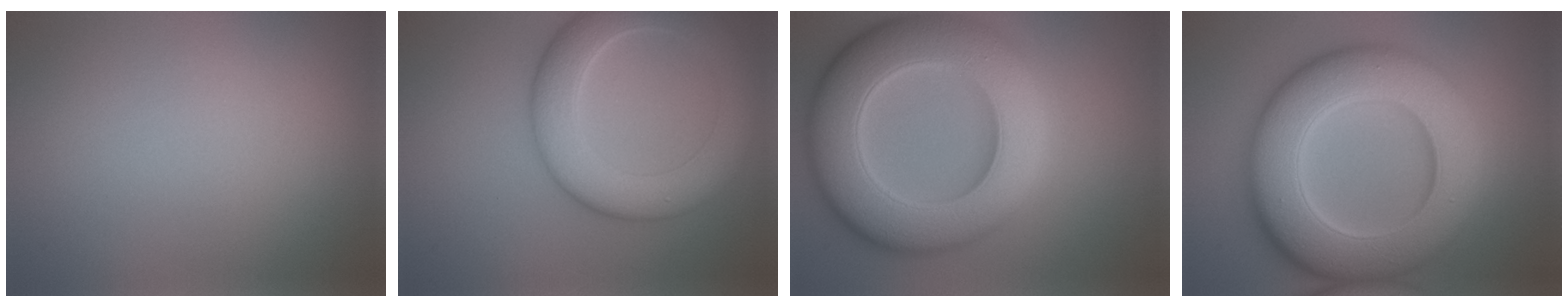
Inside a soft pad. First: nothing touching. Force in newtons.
{"total": 7.3, "press": 7.3, "slide": 0.4}
{"total": 13.3, "press": 13.1, "slide": 2.1}
{"total": 12.8, "press": 12.8, "slide": 0.3}